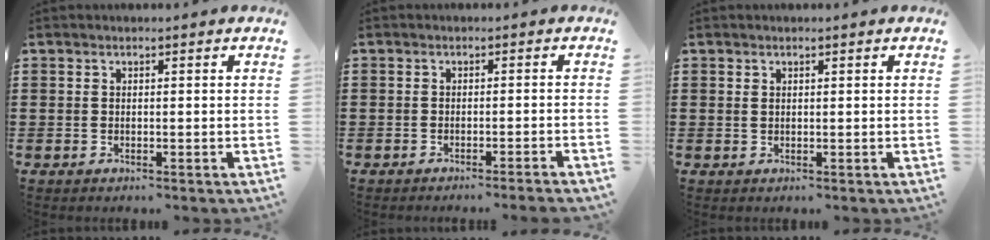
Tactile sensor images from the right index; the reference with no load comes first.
{"total": 1.4, "force": [-1.3, -0.3, 0.6], "torque": [-0.010, 0.000, -0.024]}
{"total": 0.6, "force": [0.3, 0.3, 0.4], "torque": [-0.010, 0.001, 0.006]}